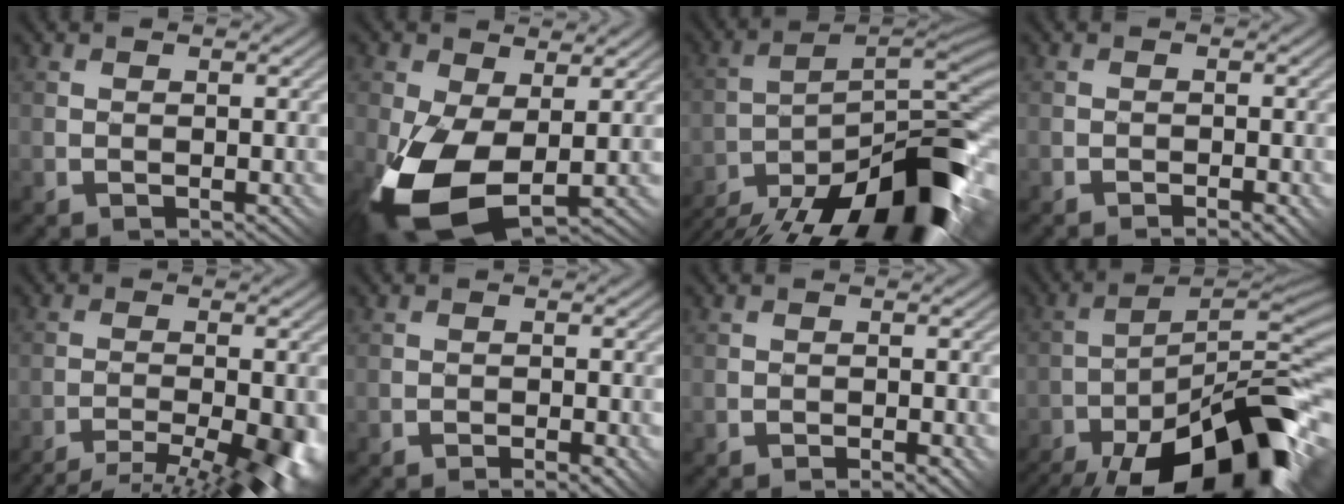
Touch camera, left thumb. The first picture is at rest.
{"total": 10.9, "force": [-2.2, 5.9, 9.0], "torque": [-0.218, -0.026, -0.036]}
{"total": 17.8, "force": [-13.1, 4.5, 11.2], "torque": [-0.148, -0.008, -0.216]}
{"total": 2.2, "force": [-1.7, 0.7, 1.2], "torque": [-0.011, 0.005, -0.022]}
{"total": 8.6, "force": [-6.4, 1.0, 5.6], "torque": [-0.090, -0.003, -0.094]}
{"total": 2.6, "force": [-2.0, 0.8, 1.5], "torque": [-0.018, 0.005, -0.025]}
{"total": 1.9, "force": [-1.5, 0.6, 1.0], "torque": [-0.008, 0.004, -0.020]}
{"total": 19.4, "force": [-13.2, 5.8, 12.9], "torque": [-0.168, -0.009, -0.211]}